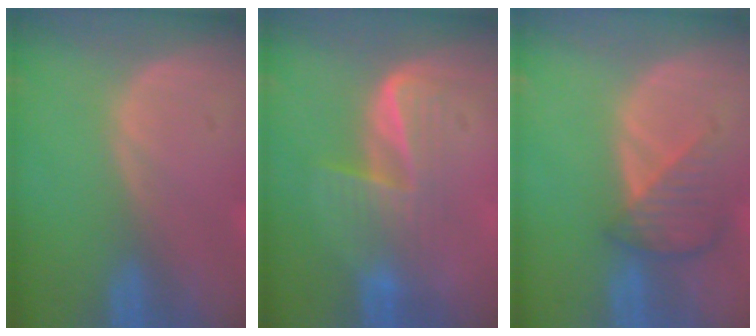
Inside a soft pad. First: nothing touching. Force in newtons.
{"total": 6.9, "press": 5.8, "slide": 3.8}
{"total": 4.6, "press": 4.2, "slide": 1.8}